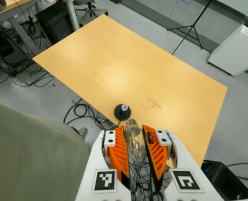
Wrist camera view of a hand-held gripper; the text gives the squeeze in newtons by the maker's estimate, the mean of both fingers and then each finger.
{"total": 20.8, "left": 22.5, "right": 19.0}